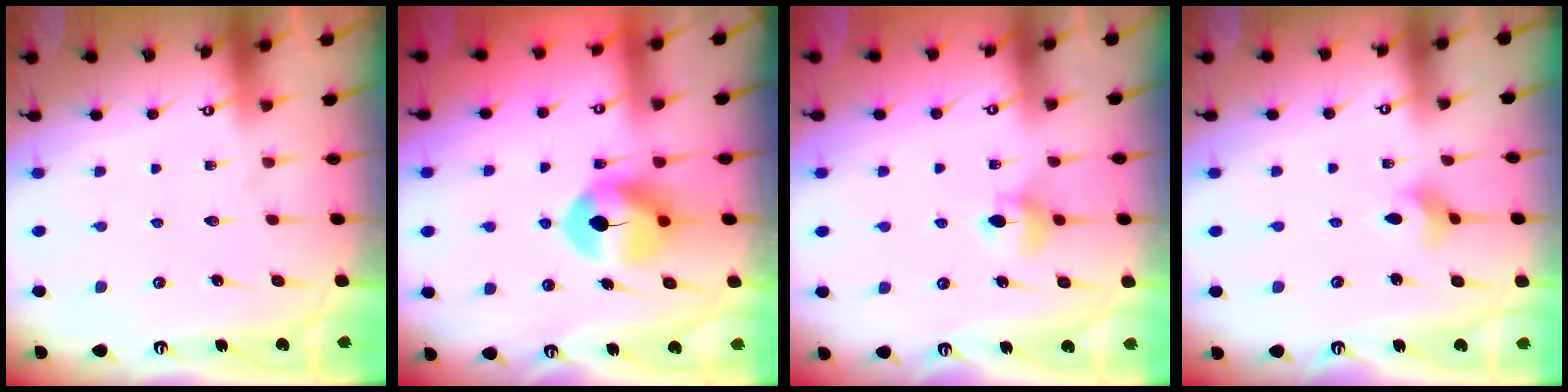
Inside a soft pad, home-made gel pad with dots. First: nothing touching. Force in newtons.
{"total": 8.1, "press": 8.0, "slide": 1.4}
{"total": 6.1, "press": 6.1, "slide": 0.7}
{"total": 3.1, "press": 3.0, "slide": 0.7}